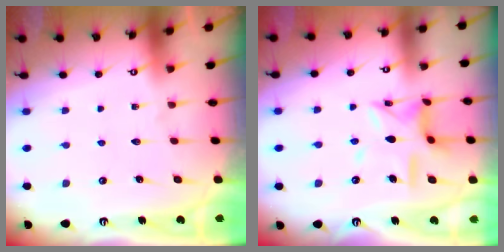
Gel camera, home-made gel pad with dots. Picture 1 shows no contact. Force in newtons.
{"total": 11.2, "press": 11.1, "slide": 1.0}